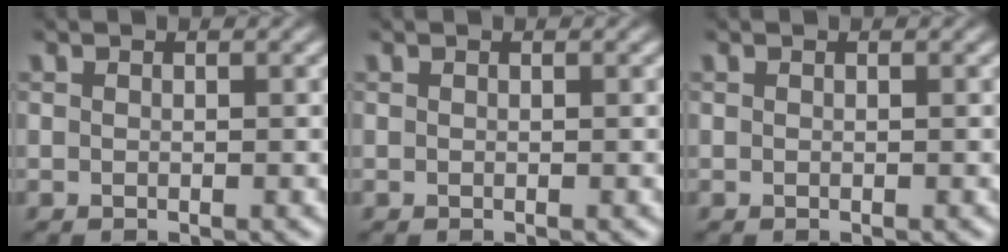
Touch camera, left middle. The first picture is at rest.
{"total": 0.0}
{"total": 0.0}